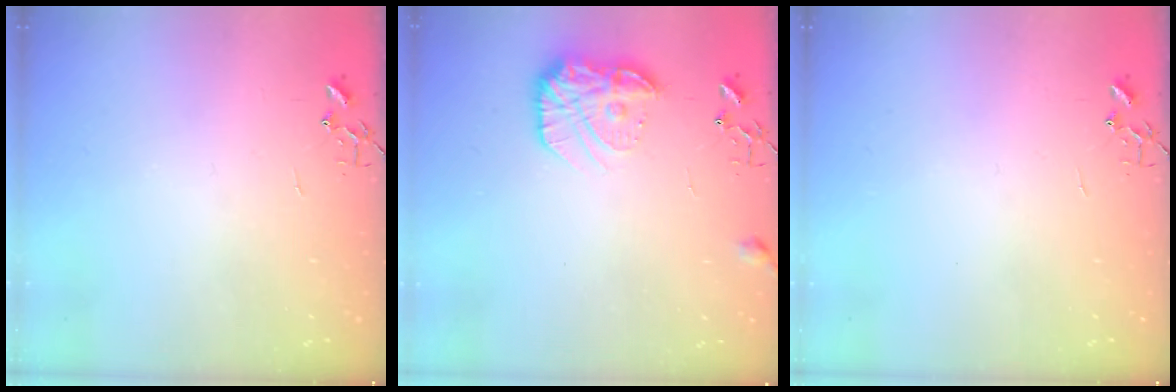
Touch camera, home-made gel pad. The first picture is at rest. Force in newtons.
{"total": 14.1, "press": 14.1, "slide": 0.8}
{"total": 0.0}